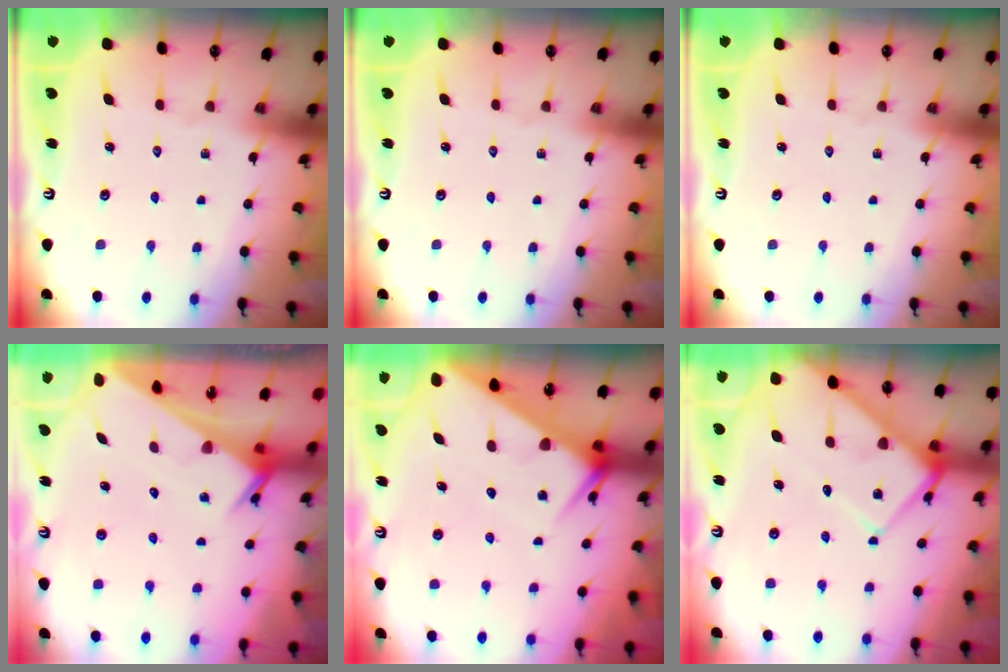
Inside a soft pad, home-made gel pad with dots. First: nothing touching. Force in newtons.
{"total": 0.0}
{"total": 0.0}
{"total": 3.2, "press": 3.2, "slide": 0.2}
{"total": 5.9, "press": 5.9, "slide": 0.5}
{"total": 10.6, "press": 10.6, "slide": 1.1}